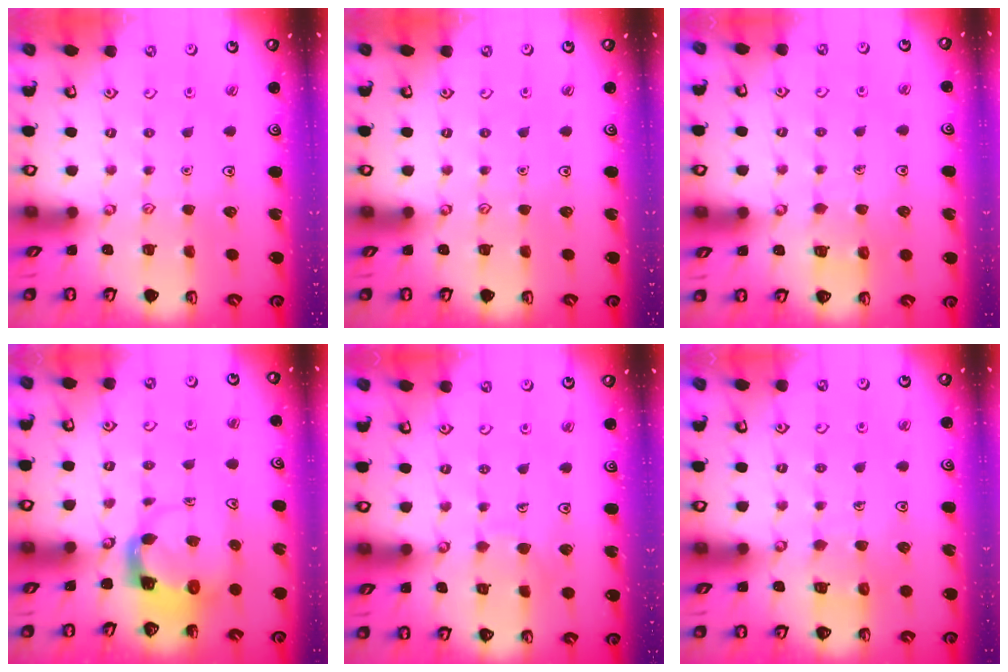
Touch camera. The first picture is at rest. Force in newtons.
{"total": 0.0}
{"total": 3.7, "press": 3.7, "slide": 0.2}
{"total": 3.9, "press": 3.8, "slide": 0.6}
{"total": 5.4, "press": 5.4, "slide": 0.5}
{"total": 5.3, "press": 5.3, "slide": 0.5}